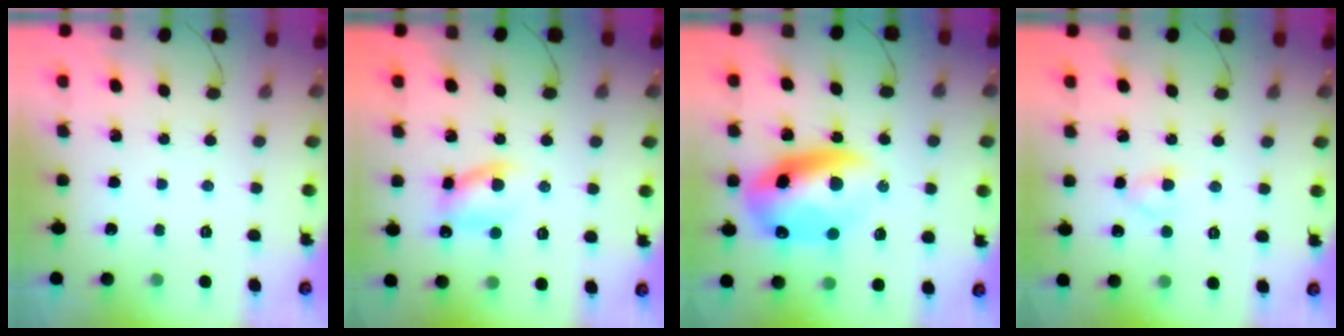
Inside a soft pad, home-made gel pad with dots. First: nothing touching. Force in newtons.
{"total": 8.4, "press": 8.3, "slide": 1.2}
{"total": 15.6, "press": 15.2, "slide": 3.4}
{"total": 2.6, "press": 2.5, "slide": 0.9}